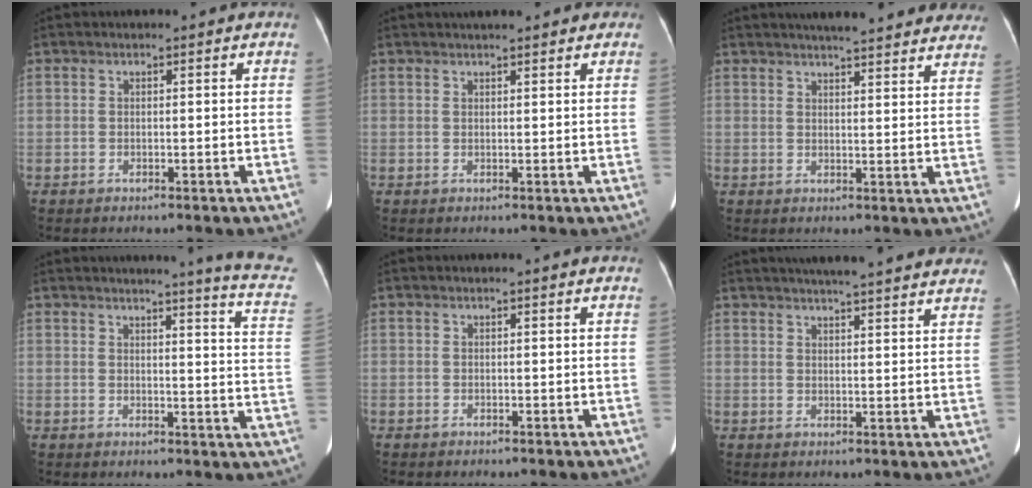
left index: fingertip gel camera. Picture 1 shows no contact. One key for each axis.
{"total": 5.5, "fx": 4.6, "fy": 1.3, "fz": 2.8, "tx": -0.036, "ty": 0.027, "tz": 0.058}
{"total": 19.6, "fx": 17.7, "fy": 3.1, "fz": 8.0, "tx": -0.100, "ty": 0.002, "tz": 0.205}
{"total": 11.2, "fx": 10.0, "fy": -1.1, "fz": 5.1, "tx": -0.056, "ty": -0.072, "tz": 0.085}
{"total": 0.0}
{"total": 19.8, "fx": 17.7, "fy": 2.2, "fz": 8.6, "tx": -0.120, "ty": 0.016, "tz": 0.215}